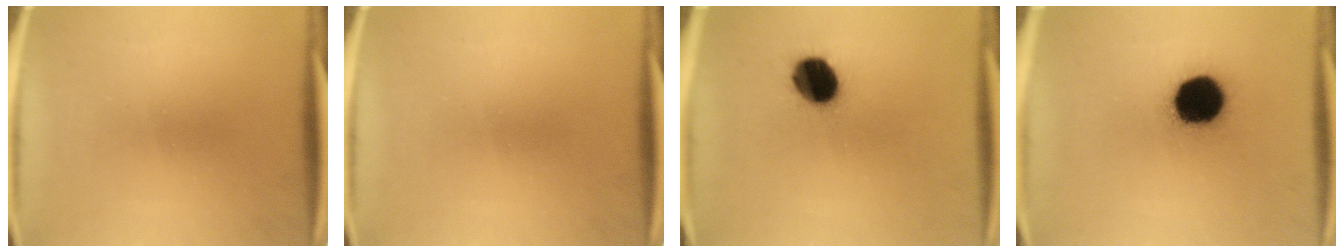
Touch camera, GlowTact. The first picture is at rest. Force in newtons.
{"total": 0.0}
{"total": 10.7}
{"total": 17.0}